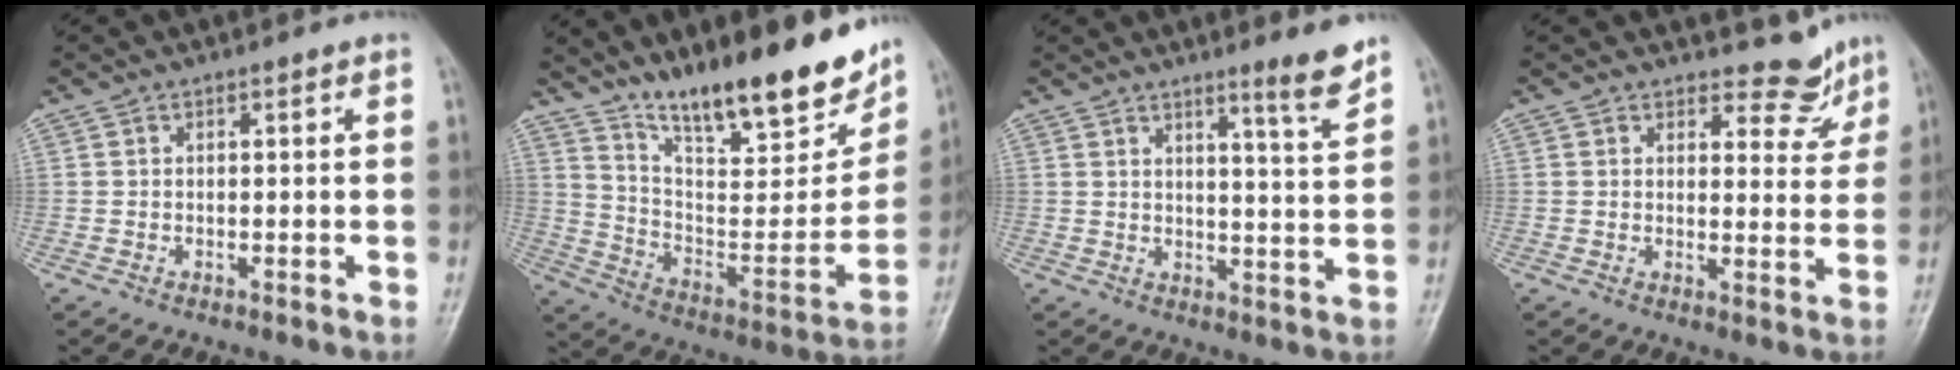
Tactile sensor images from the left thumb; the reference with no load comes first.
{"total": 23.6, "force": [17.2, 6.4, 14.9], "torque": [-0.186, -0.083, 0.281]}
{"total": 6.2, "force": [4.6, -0.3, 4.2], "torque": [-0.054, -0.044, 0.067]}
{"total": 4.3, "force": [3.8, 1.9, 0.7], "torque": [0.013, -0.034, 0.044]}